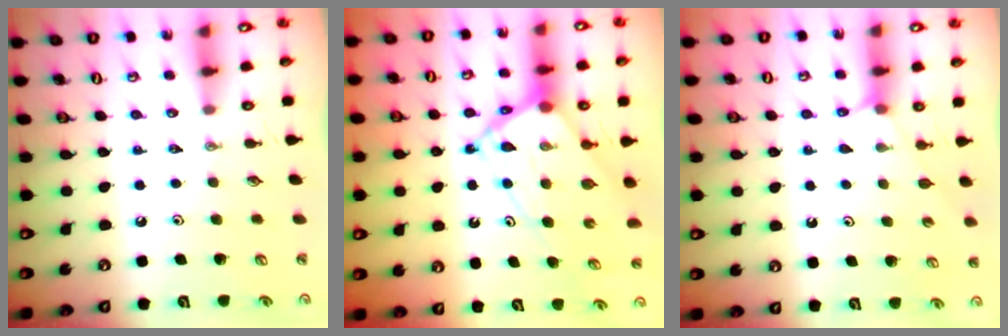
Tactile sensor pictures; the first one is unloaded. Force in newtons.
{"total": 14.8, "press": 14.7, "slide": 1.4}
{"total": 5.4, "press": 5.3, "slide": 0.7}